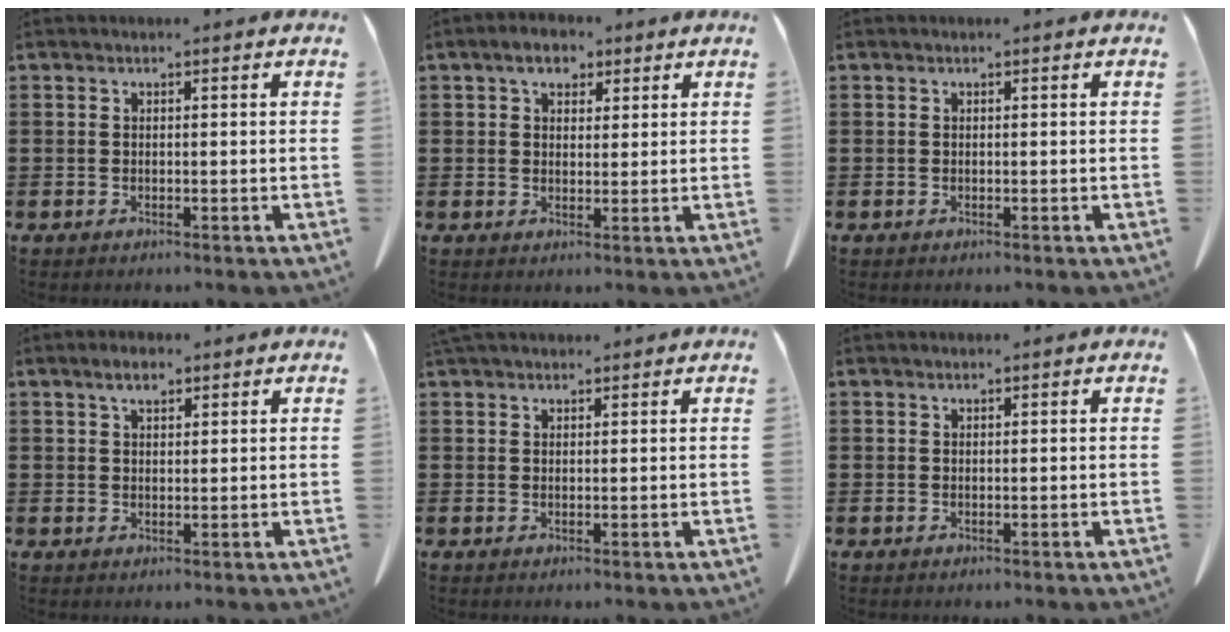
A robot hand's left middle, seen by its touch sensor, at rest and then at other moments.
{"total": 4.4, "force": [2.8, 2.6, 2.2], "torque": [-0.039, 0.008, 0.048]}
{"total": 0.0}
{"total": 2.7, "force": [1.8, 1.0, 1.7], "torque": [-0.029, 0.002, 0.031]}
{"total": 1.7, "force": [1.5, 0.5, 0.4], "torque": [-0.014, 0.002, 0.030]}
{"total": 0.0}